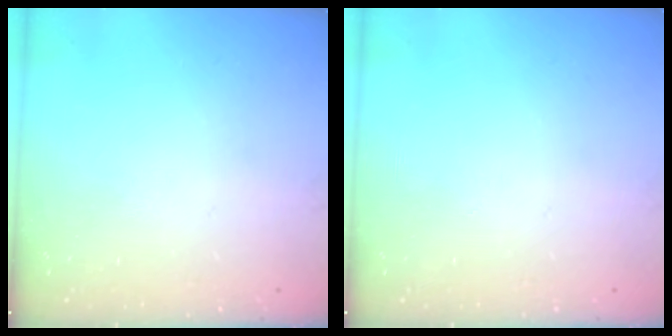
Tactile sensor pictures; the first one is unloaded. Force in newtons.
{"total": 0.0}